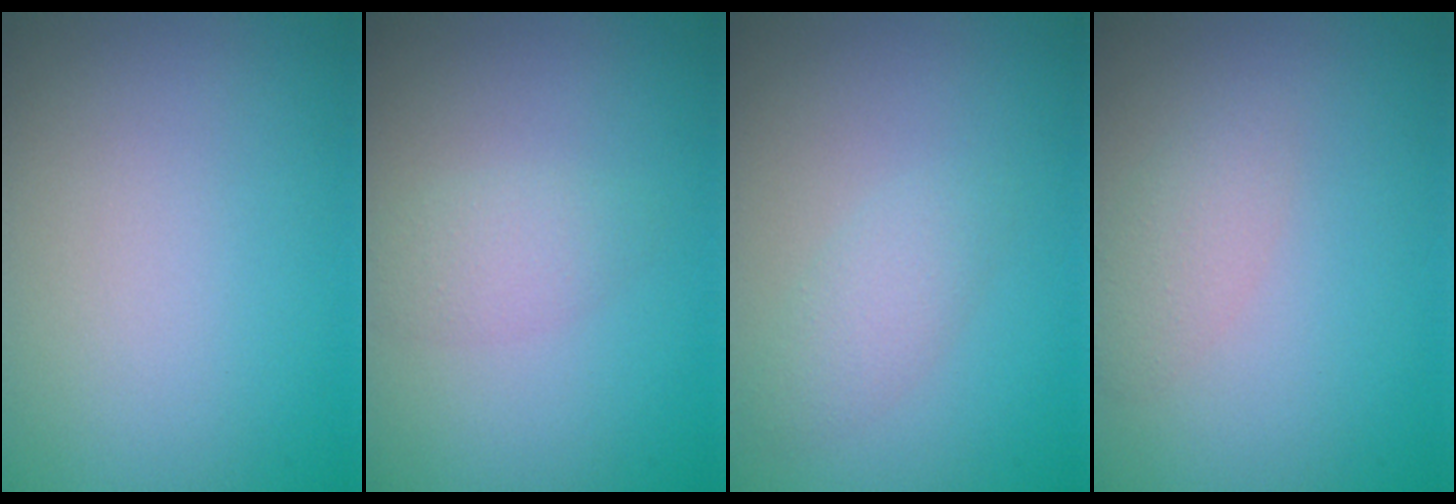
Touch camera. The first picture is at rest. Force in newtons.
{"total": 1.8, "press": 1.8, "slide": 0.1}
{"total": 1.9, "press": 1.9, "slide": 0.1}
{"total": 1.8, "press": 1.8, "slide": 0.2}